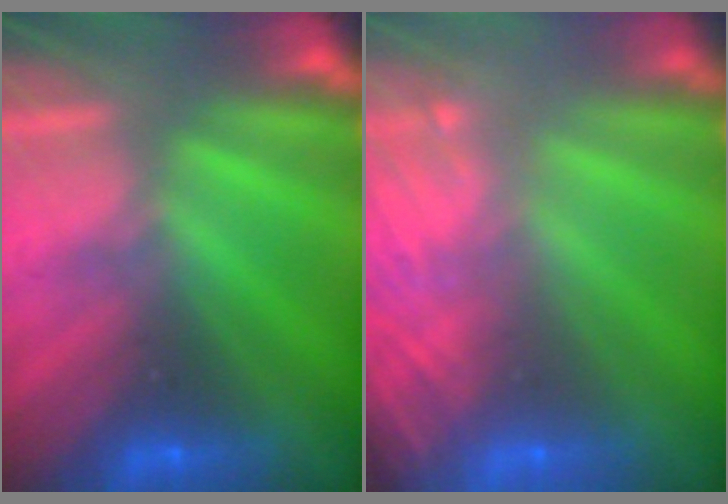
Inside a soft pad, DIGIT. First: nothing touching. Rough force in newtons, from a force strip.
{"total": 8.4}